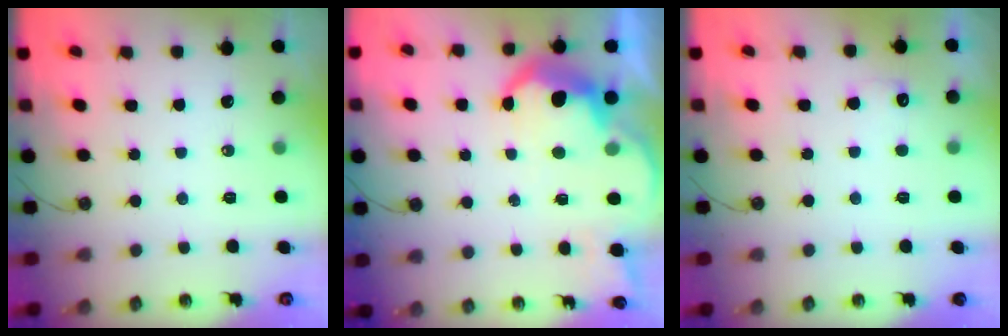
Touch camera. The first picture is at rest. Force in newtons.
{"total": 11.3, "press": 11.3, "slide": 0.9}
{"total": 5.3, "press": 5.1, "slide": 1.3}